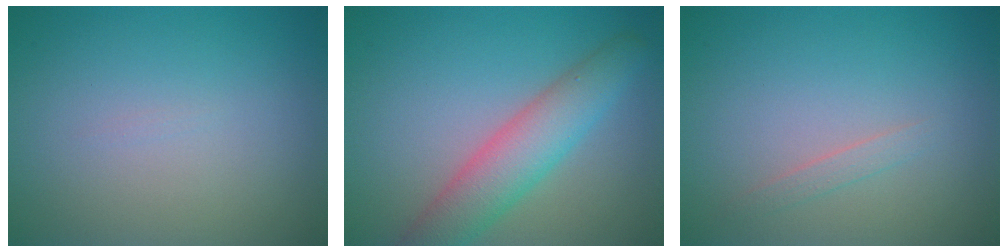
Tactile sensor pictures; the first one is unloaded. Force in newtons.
{"total": 5.3, "press": 5.3, "slide": 0.2}
{"total": 0.8, "press": 0.8, "slide": 0.1}